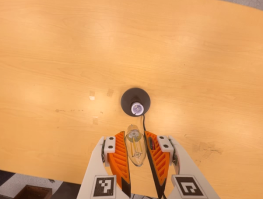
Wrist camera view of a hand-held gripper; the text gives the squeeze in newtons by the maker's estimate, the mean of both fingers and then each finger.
{"total": 9.6, "left": 9.2, "right": 9.9}